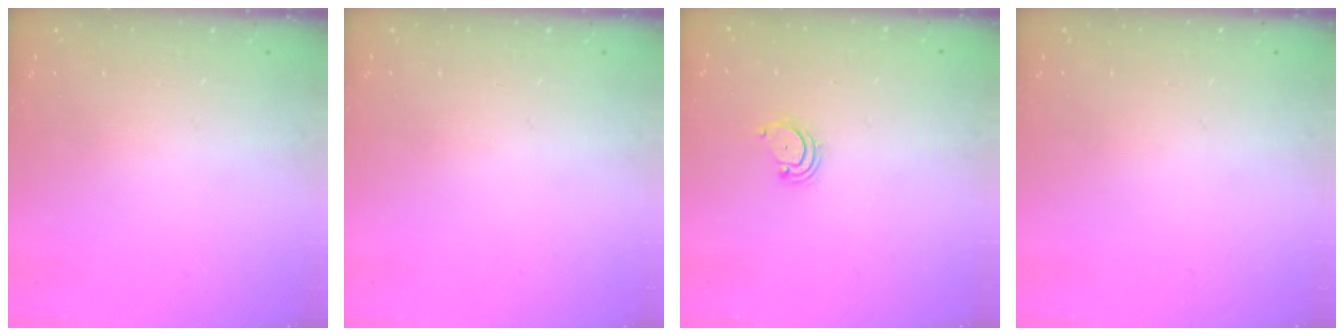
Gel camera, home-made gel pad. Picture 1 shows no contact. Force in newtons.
{"total": 0.0}
{"total": 2.9, "press": 2.9, "slide": 0.3}
{"total": 0.0}